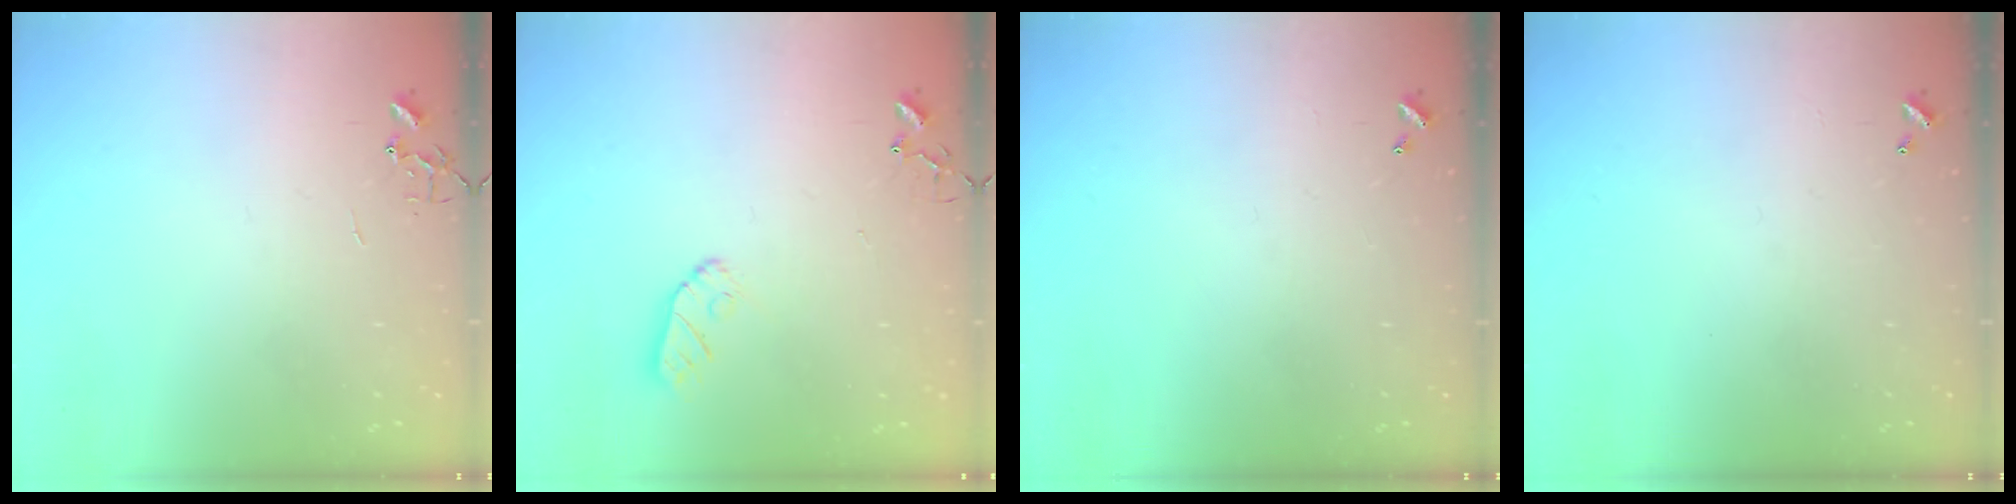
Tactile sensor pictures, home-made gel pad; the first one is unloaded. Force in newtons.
{"total": 7.2, "press": 7.2, "slide": 0.4}
{"total": 0.0}
{"total": 0.0}